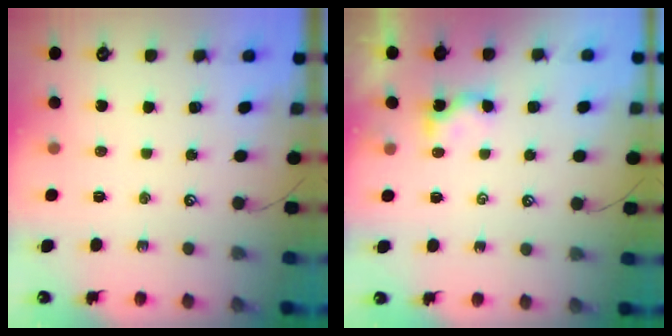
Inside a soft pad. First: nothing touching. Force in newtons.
{"total": 2.2, "press": 2.1, "slide": 0.5}